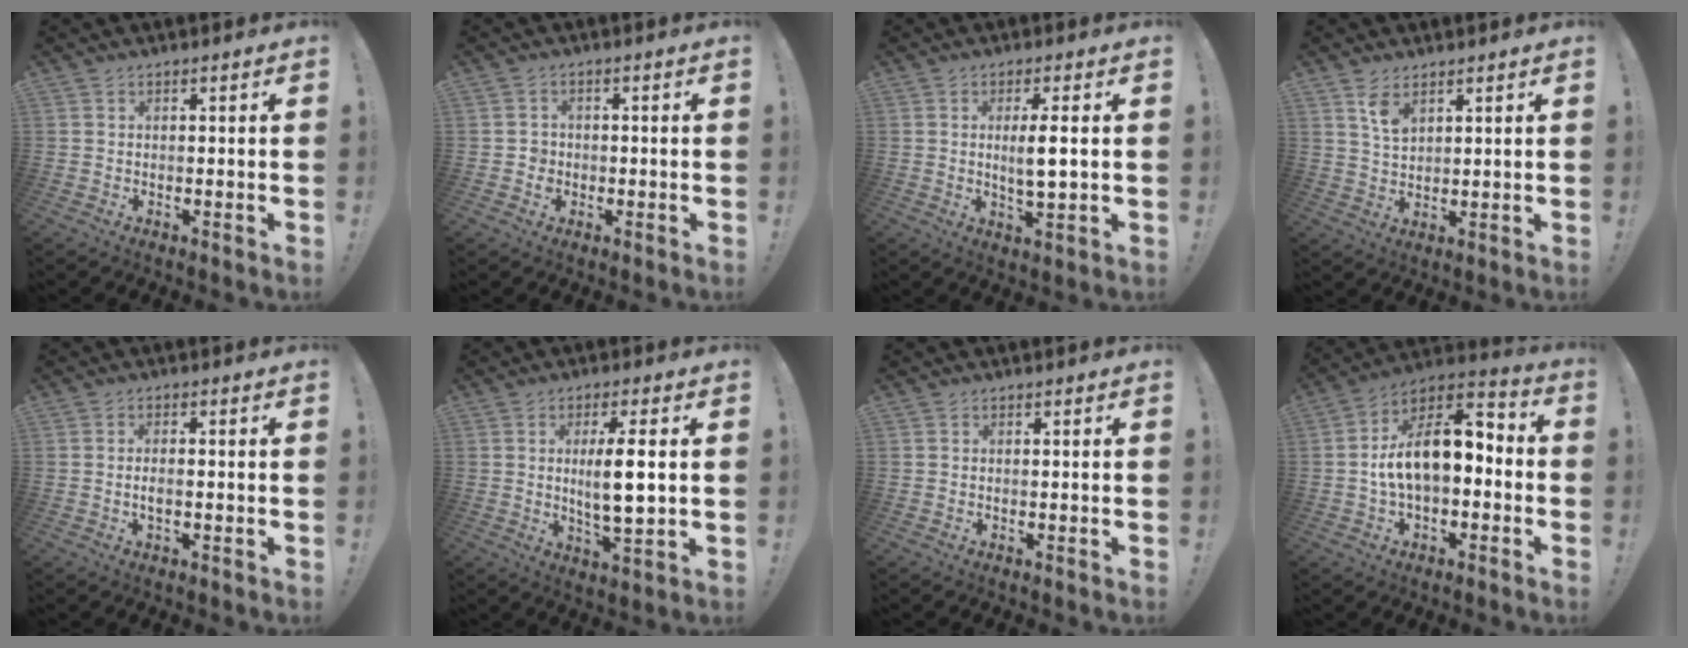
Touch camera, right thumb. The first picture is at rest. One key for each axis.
{"total": 3.1, "fx": -1.0, "fy": 2.6, "fz": 1.1, "tx": -0.015, "ty": 0.002, "tz": -0.019}
{"total": 5.8, "fx": 1.0, "fy": 1.1, "fz": 5.6, "tx": -0.097, "ty": -0.010, "tz": 0.011}
{"total": 5.4, "fx": 3.4, "fy": 2.6, "fz": 3.4, "tx": -0.056, "ty": -0.020, "tz": 0.060}
{"total": 2.4, "fx": -0.6, "fy": 0.9, "fz": 2.1, "tx": -0.050, "ty": 0.005, "tz": -0.013}
{"total": 9.0, "fx": 1.3, "fy": 1.7, "fz": 8.7, "tx": -0.150, "ty": -0.013, "tz": 0.014}
{"total": 0.0}
{"total": 14.4, "fx": 0.7, "fy": 8.0, "fz": 11.9, "tx": -0.193, "ty": 0.010, "tz": 0.021}